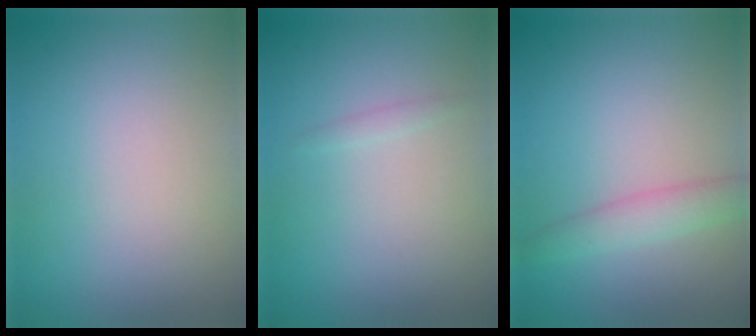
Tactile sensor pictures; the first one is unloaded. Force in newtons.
{"total": 0.5, "press": 0.5, "slide": 0.0}
{"total": 2.6, "press": 2.6, "slide": 0.1}